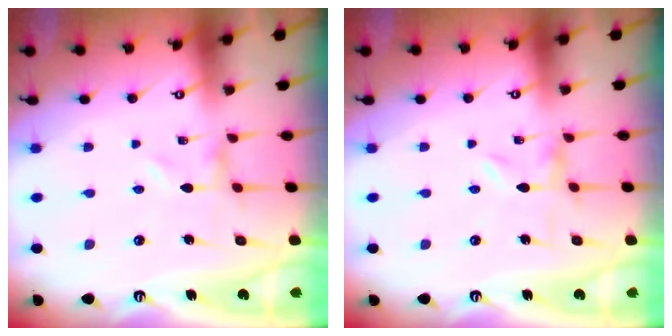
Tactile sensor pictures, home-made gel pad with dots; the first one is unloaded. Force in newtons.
{"total": 0.0}